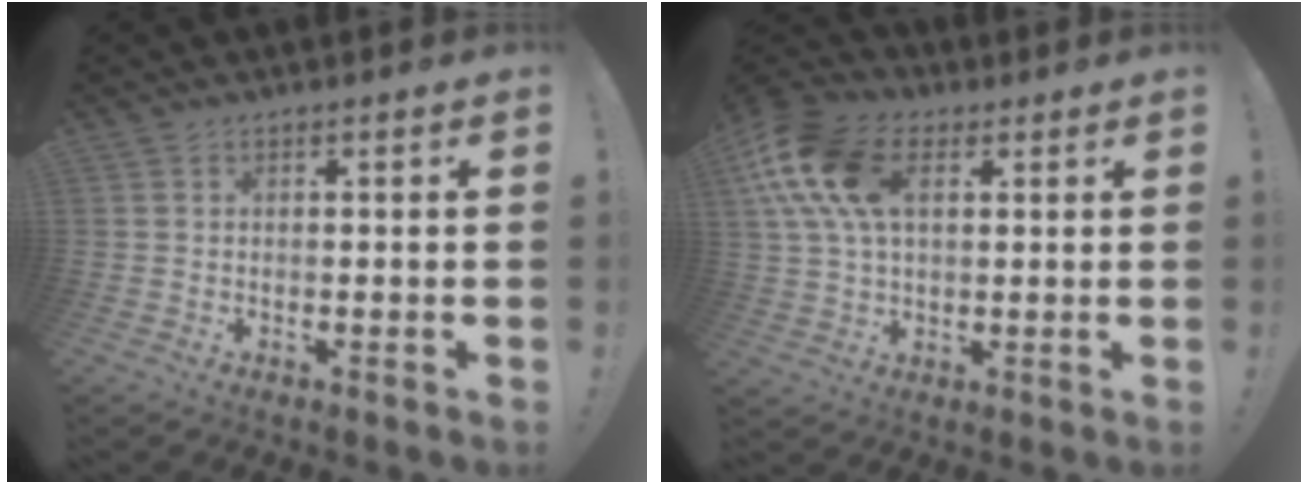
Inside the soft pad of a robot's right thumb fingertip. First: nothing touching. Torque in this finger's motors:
{"motor_torque": [0.03, 0.97, 1.51, -0.40, 0.43]}